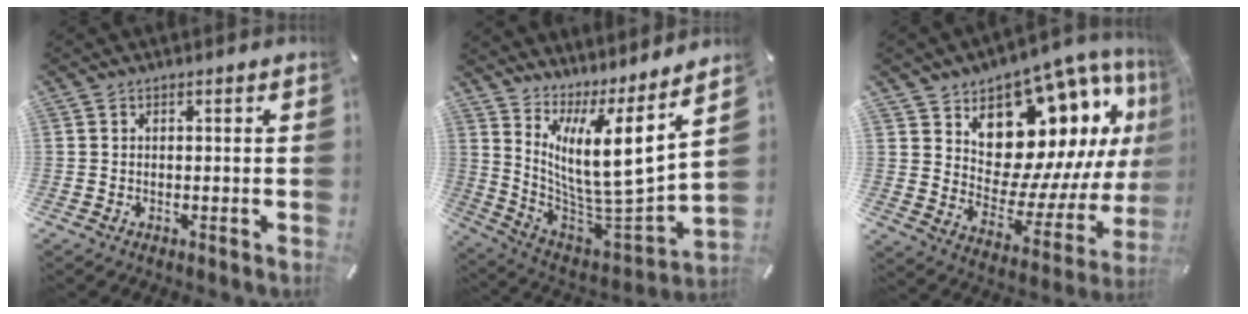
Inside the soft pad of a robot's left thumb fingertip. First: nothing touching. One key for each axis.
{"total": 13.7, "fx": 6.5, "fy": 3.0, "fz": 11.7, "tx": -0.214, "ty": -0.090, "tz": 0.100}
{"total": 16.1, "fx": 9.7, "fy": 10.2, "fz": 7.9, "tx": -0.107, "ty": -0.108, "tz": 0.171}